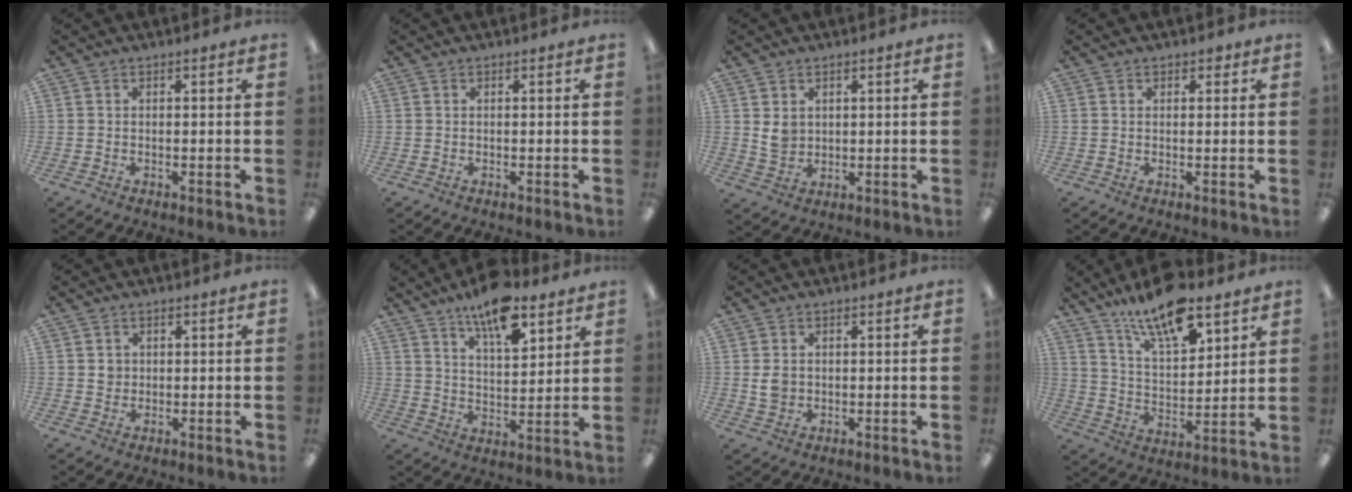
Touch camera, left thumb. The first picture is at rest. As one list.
[{"total": 0.0}, {"total": 4.1, "force": [1.6, 3.4, 1.8], "torque": [-0.023, -0.003, 0.029]}, {"total": 1.4, "force": [0.9, 1.0, 0.4], "torque": [0.000, -0.001, 0.015]}, {"total": 2.0, "force": [0.6, 1.8, 0.5], "torque": [-0.004, 0.002, 0.007]}, {"total": 12.8, "force": [9.2, 5.1, 7.3], "torque": [-0.108, -0.049, 0.157]}, {"total": 3.3, "force": [0.3, 2.8, 1.7], "torque": [-0.025, 0.001, 0.005]}, {"total": 16.1, "force": [11.8, 5.8, 9.2], "torque": [-0.159, -0.063, 0.203]}]